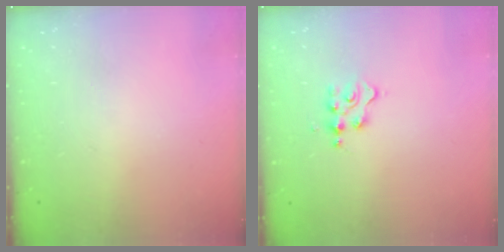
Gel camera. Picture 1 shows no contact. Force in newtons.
{"total": 2.3, "press": 2.3, "slide": 0.3}